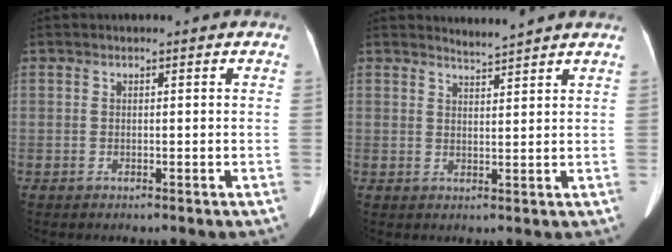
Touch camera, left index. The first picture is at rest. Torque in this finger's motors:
{"motor_torque": [0.04, -0.31, -0.01, 0.01]}